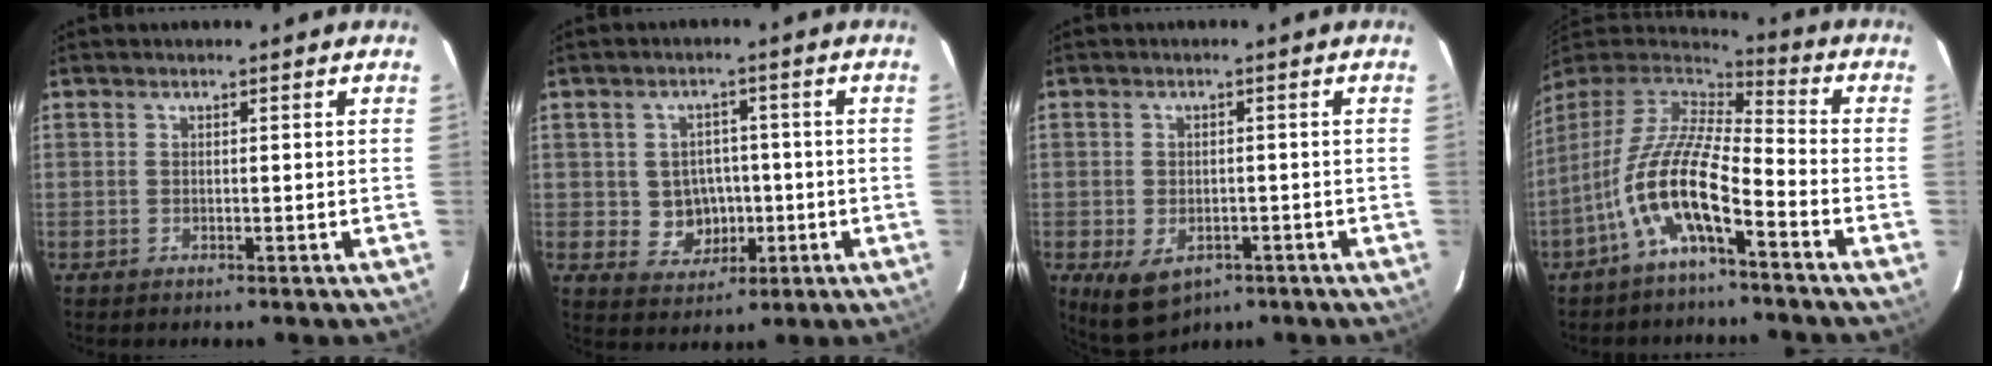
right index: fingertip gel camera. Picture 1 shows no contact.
{"total": 6.4, "force": [-0.8, 6.0, 2.0], "torque": [-0.049, 0.016, 0.007]}
{"total": 7.6, "force": [-3.6, 5.0, 4.4], "torque": [-0.089, -0.019, -0.045]}
{"total": 13.4, "force": [-6.6, 3.5, 11.1], "torque": [-0.219, -0.002, -0.131]}